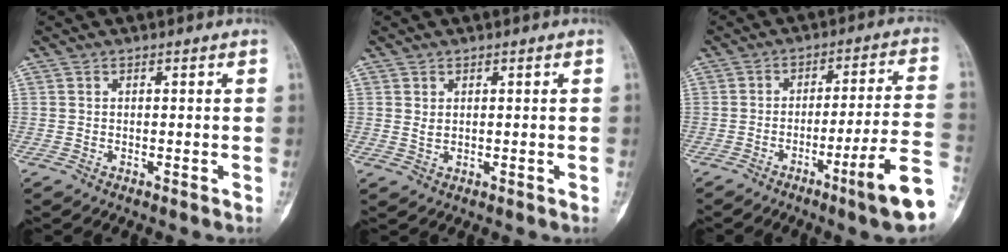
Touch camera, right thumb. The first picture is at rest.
{"total": 1.5, "force": [0.4, 1.0, 1.0], "torque": [-0.017, -0.004, 0.014]}
{"total": 12.9, "force": [-6.1, 0.0, 11.4], "torque": [-0.171, 0.024, -0.090]}